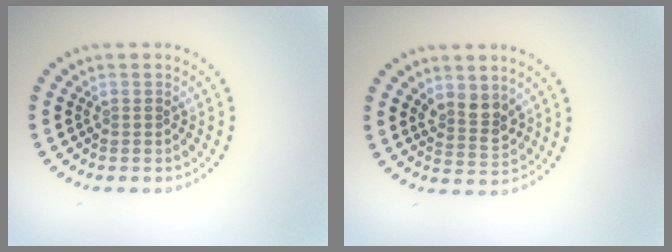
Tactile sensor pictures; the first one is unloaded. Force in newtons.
{"total": 2.6, "press": 2.4, "slide": 1.1}